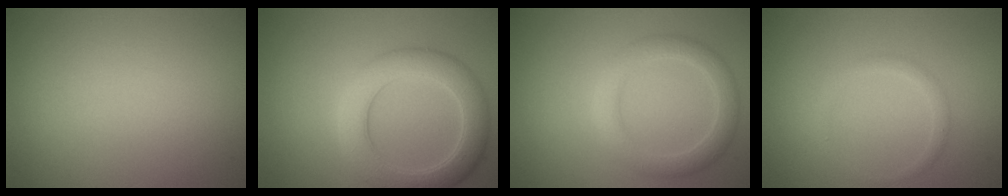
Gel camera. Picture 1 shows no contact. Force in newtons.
{"total": 5.4, "press": 5.4, "slide": 0.1}
{"total": 3.1, "press": 3.1, "slide": 0.0}
{"total": 1.2, "press": 1.2, "slide": 0.1}